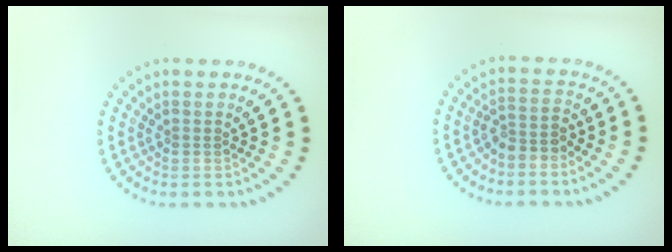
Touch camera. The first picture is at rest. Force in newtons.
{"total": 2.2, "press": 1.7, "slide": 1.4}